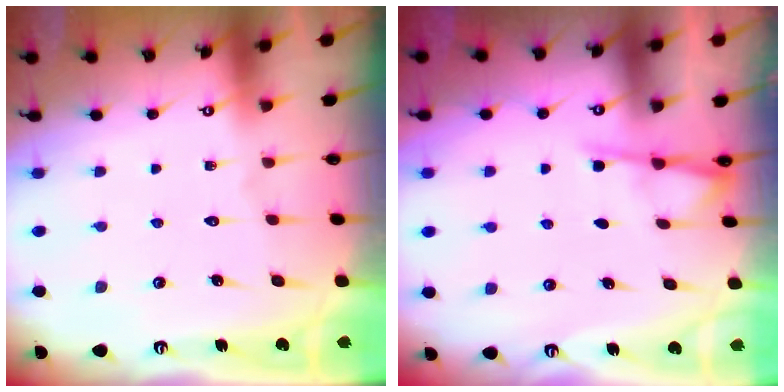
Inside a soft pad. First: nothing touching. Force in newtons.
{"total": 4.6, "press": 4.6, "slide": 0.5}